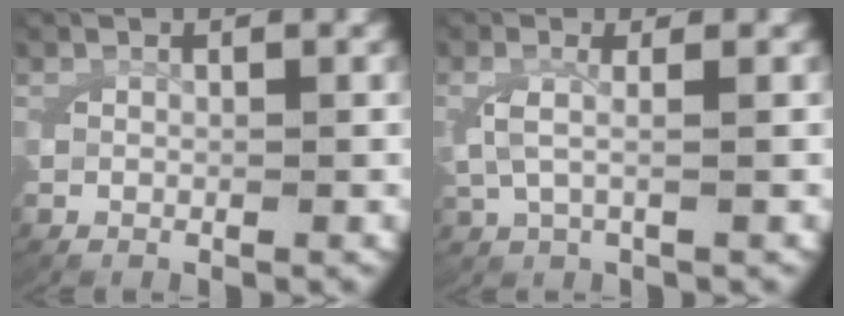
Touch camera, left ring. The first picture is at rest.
{"total": 2.3, "force": [0.2, 0.8, 2.1], "torque": [-0.060, -0.007, 0.009]}